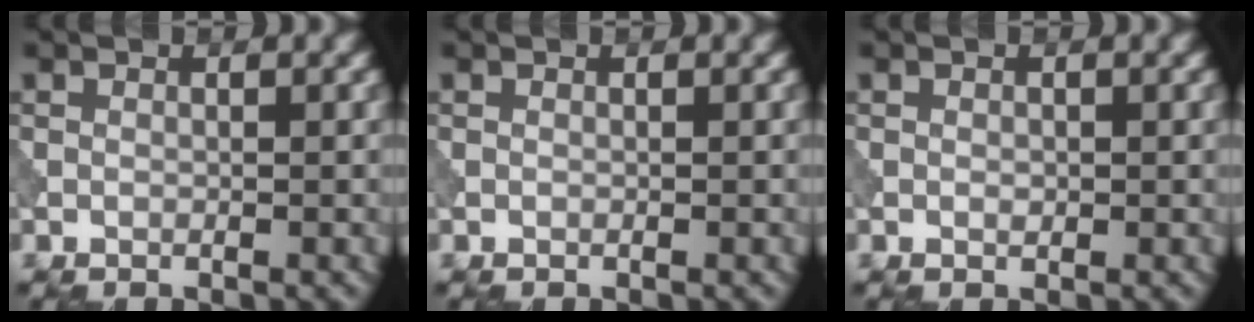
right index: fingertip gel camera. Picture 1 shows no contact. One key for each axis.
{"total": 0.0}
{"total": 0.5, "fx": 0.0, "fy": 0.4, "fz": 0.4, "tx": -0.004, "ty": -0.001, "tz": 0.000}